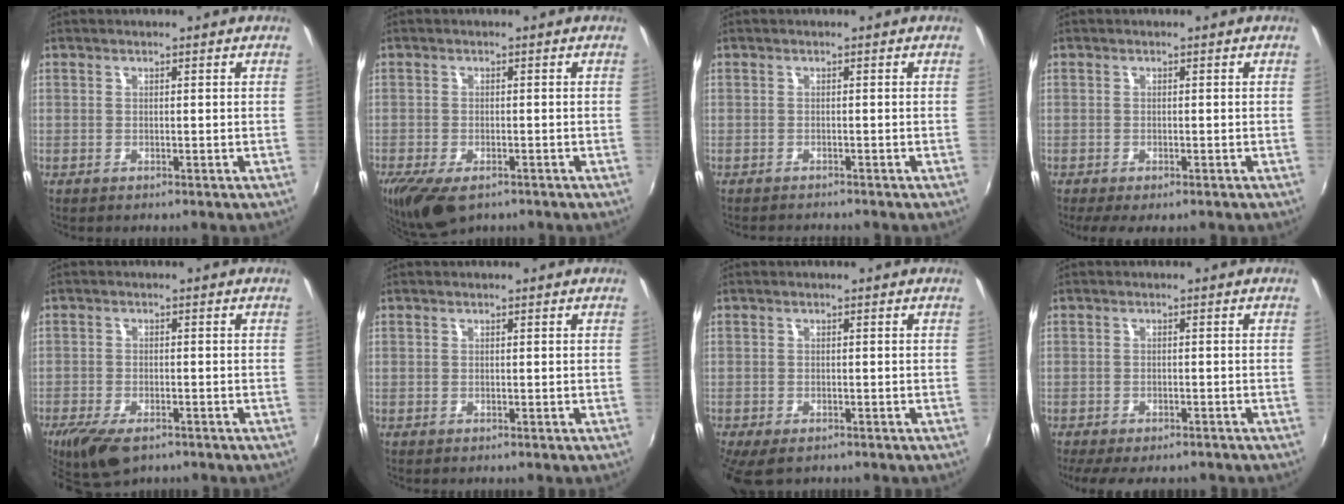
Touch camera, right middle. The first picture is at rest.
{"total": 9.2, "force": [-6.0, 4.0, 5.7], "torque": [-0.132, -0.039, -0.100]}
{"total": 2.4, "force": [-2.4, 0.2, 0.6], "torque": [-0.021, -0.012, -0.038]}
{"total": 3.4, "force": [-2.3, 1.1, 2.2], "torque": [-0.049, -0.016, -0.036]}
{"total": 8.4, "force": [-5.7, 3.6, 5.1], "torque": [-0.122, -0.029, -0.100]}
{"total": 0.0}
{"total": 5.4, "force": [-3.7, 2.3, 3.2], "torque": [-0.072, -0.028, -0.060]}
{"total": 8.2, "force": [-6.6, 2.4, 4.2], "torque": [-0.097, -0.028, -0.101]}